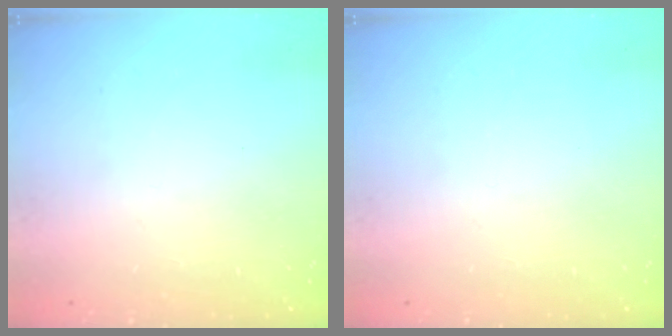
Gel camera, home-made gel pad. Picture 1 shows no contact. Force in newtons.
{"total": 0.0}